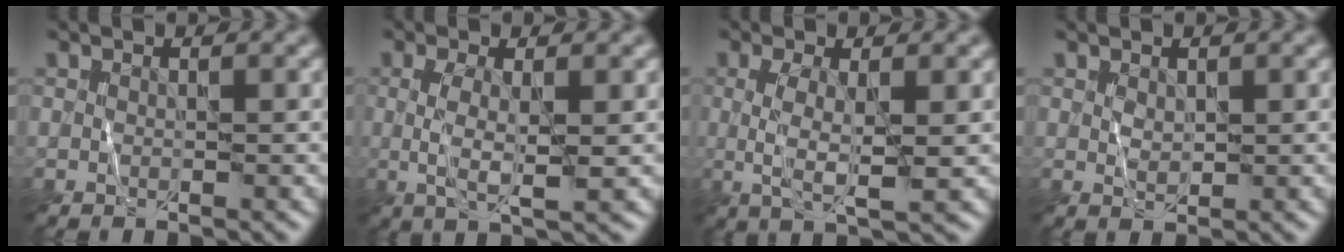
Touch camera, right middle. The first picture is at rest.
{"total": 3.0, "force": [0.2, 0.7, 2.9], "torque": [-0.057, 0.001, 0.005]}
{"total": 3.4, "force": [0.2, 0.9, 3.3], "torque": [-0.066, 0.001, 0.005]}
{"total": 0.9, "force": [0.6, 0.5, 0.3], "torque": [-0.008, 0.003, 0.017]}